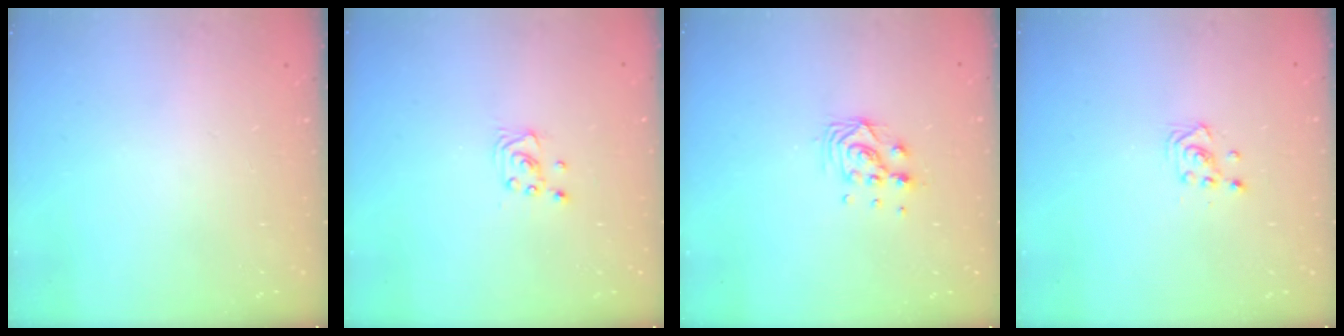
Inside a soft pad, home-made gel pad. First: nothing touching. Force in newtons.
{"total": 2.2, "press": 2.2, "slide": 0.2}
{"total": 7.8, "press": 7.8, "slide": 0.7}
{"total": 3.0, "press": 3.0, "slide": 0.3}